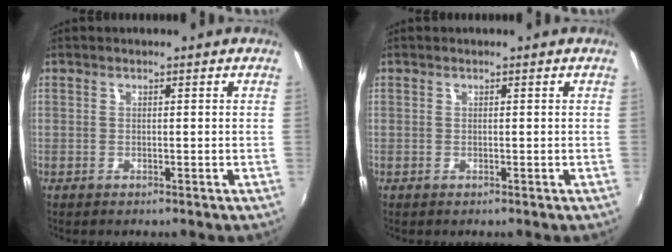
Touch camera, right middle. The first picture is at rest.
{"total": 0.0}